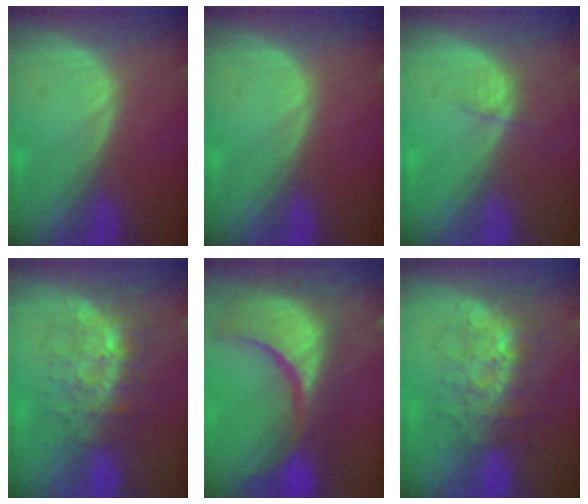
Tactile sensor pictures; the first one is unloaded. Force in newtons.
{"total": 0.0}
{"total": 1.4, "press": 1.3, "slide": 0.6}
{"total": 9.0, "press": 7.6, "slide": 4.8}
{"total": 15.4, "press": 12.1, "slide": 9.5}
{"total": 8.1, "press": 7.5, "slide": 3.2}